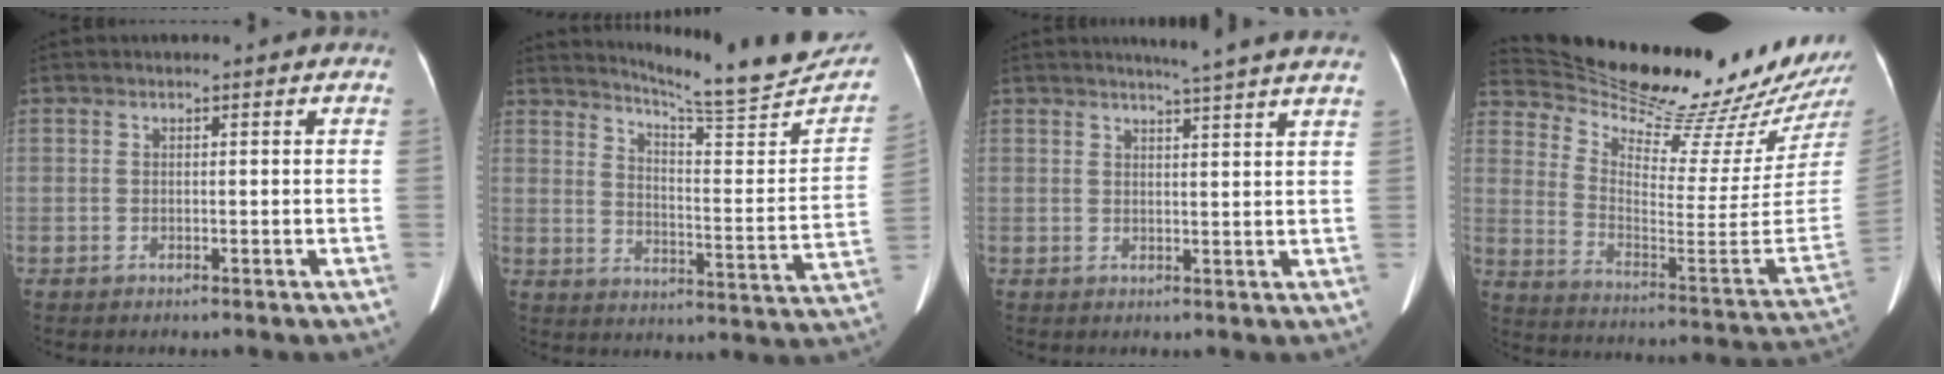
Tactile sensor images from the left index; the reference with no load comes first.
{"total": 19.0, "force": [18.0, -0.3, 6.0], "torque": [-0.093, -0.096, 0.232]}
{"total": 9.1, "force": [8.2, -1.0, 3.9], "torque": [-0.051, -0.005, 0.083]}
{"total": 27.5, "force": [25.6, 1.5, 9.9], "torque": [-0.166, -0.118, 0.356]}